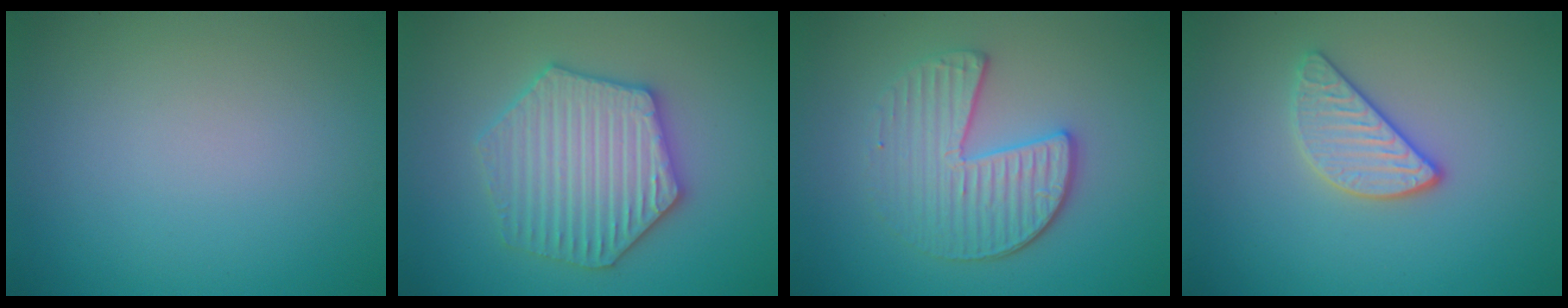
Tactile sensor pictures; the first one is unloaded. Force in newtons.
{"total": 6.2, "press": 6.1, "slide": 1.1}
{"total": 4.1, "press": 3.6, "slide": 1.8}
{"total": 2.8, "press": 2.7, "slide": 0.9}